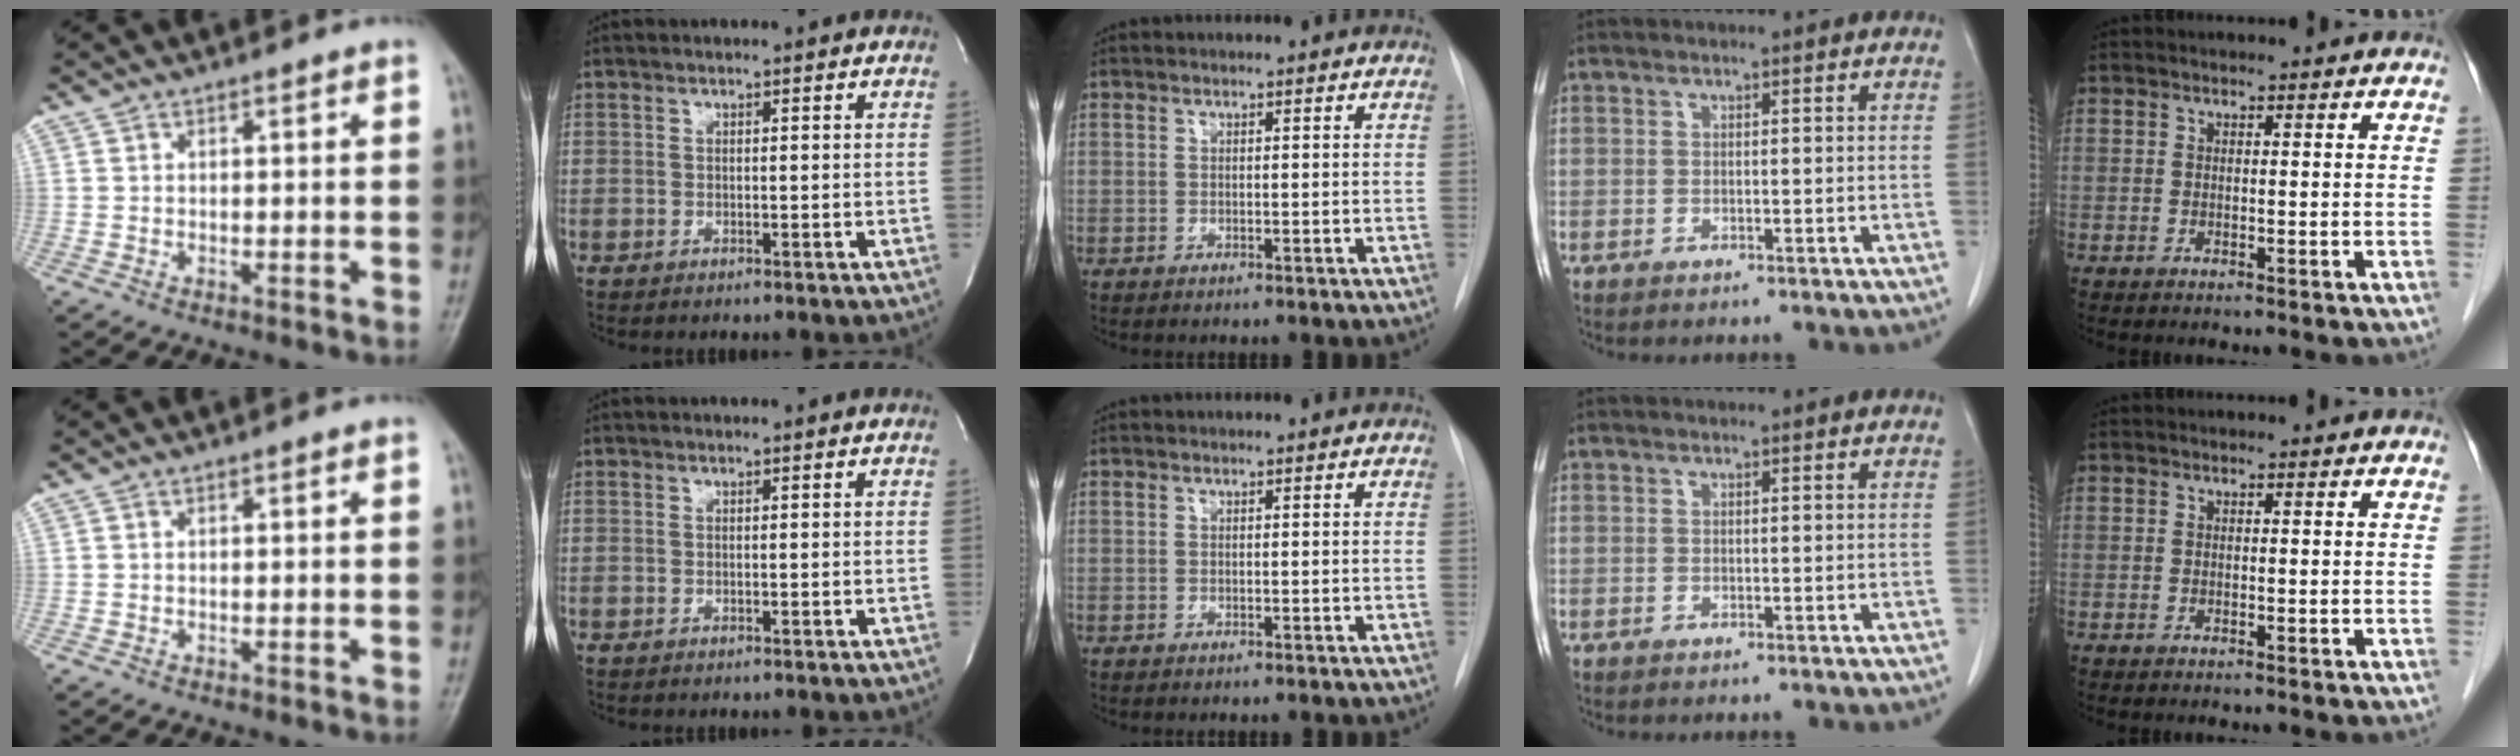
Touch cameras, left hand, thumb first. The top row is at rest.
{}